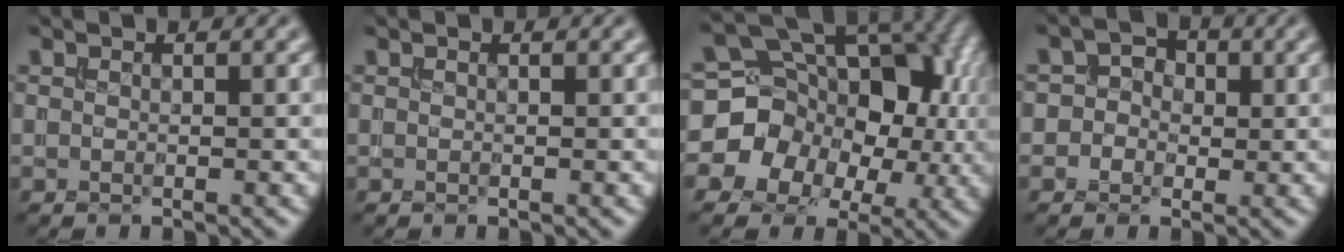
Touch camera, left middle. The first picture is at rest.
{"total": 0.0}
{"total": 14.6, "force": [-0.7, 12.0, 8.2], "torque": [-0.118, 0.010, -0.029]}
{"total": 3.2, "force": [0.0, 3.0, 1.1], "torque": [0.014, 0.013, -0.024]}